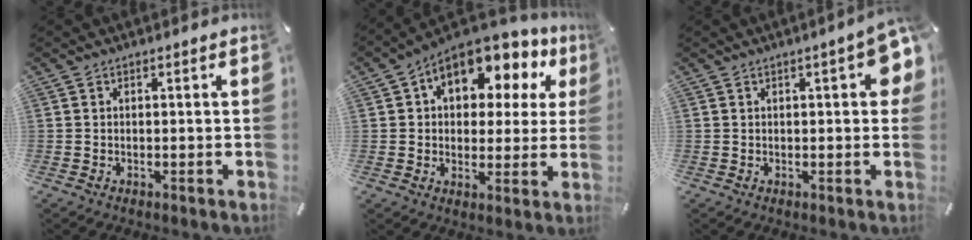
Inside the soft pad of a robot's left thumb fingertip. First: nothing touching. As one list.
[{"total": 11.9, "force": [6.0, 7.6, 6.9], "torque": [-0.103, -0.036, 0.103]}, {"total": 7.4, "force": [1.8, 2.4, 6.7], "torque": [-0.091, -0.002, 0.028]}]